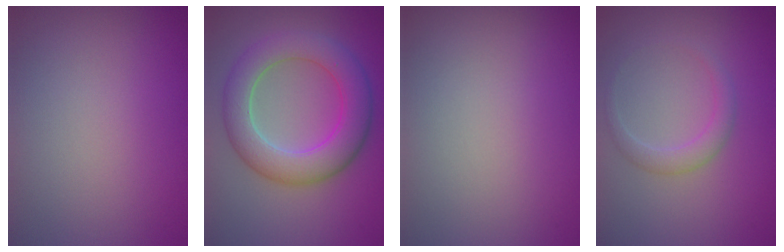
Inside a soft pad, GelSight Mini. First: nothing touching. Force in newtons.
{"total": 6.7, "press": 6.7, "slide": 0.1}
{"total": 0.0}
{"total": 1.9, "press": 1.9, "slide": 0.0}